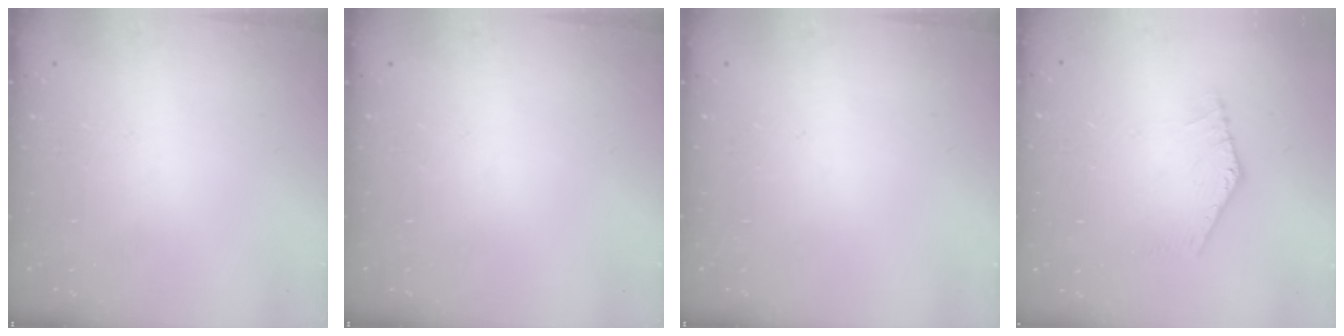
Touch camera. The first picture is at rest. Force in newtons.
{"total": 0.0}
{"total": 0.0}
{"total": 3.5, "press": 3.5, "slide": 0.2}